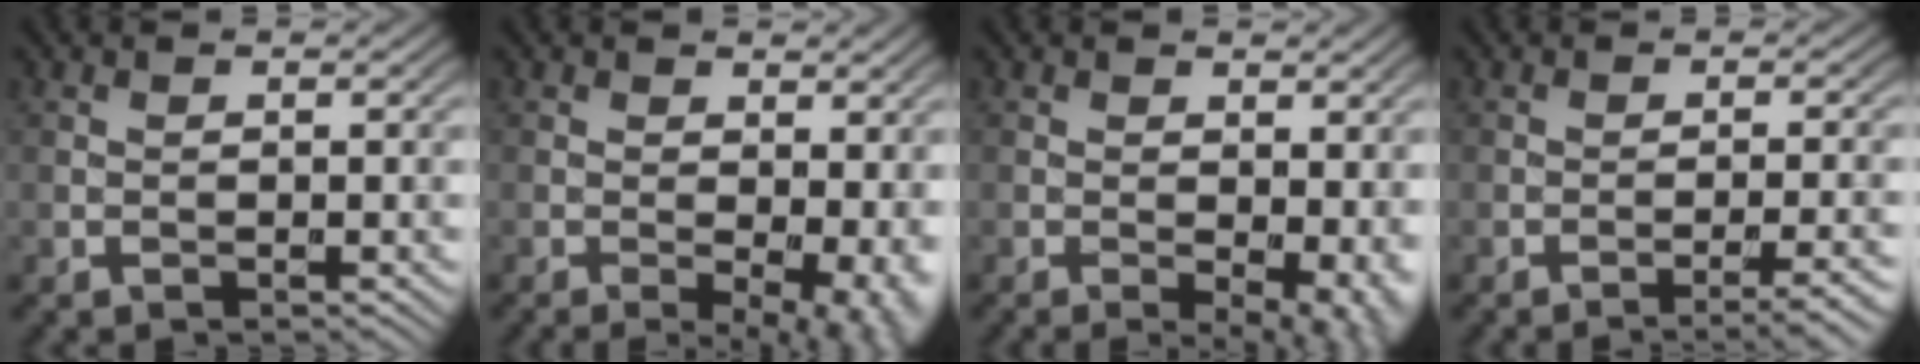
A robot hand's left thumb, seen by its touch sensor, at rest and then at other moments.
{"total": 7.7, "force": [-0.8, 3.5, 6.8], "torque": [-0.083, -0.008, -0.001]}
{"total": 6.4, "force": [-0.8, 3.0, 5.6], "torque": [-0.074, -0.010, -0.003]}
{"total": 3.6, "force": [-2.2, 0.4, 2.9], "torque": [-0.047, 0.012, -0.040]}